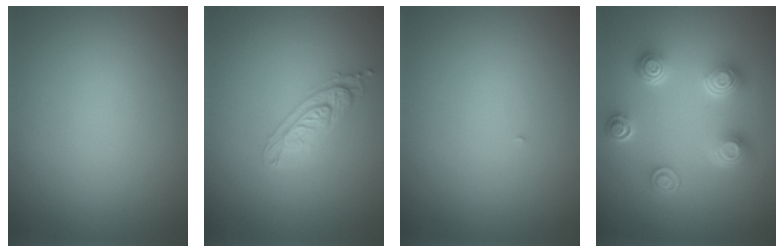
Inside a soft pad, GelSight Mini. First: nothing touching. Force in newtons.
{"total": 2.2, "press": 2.1, "slide": 0.5}
{"total": 0.0}
{"total": 4.5, "press": 3.5, "slide": 2.7}